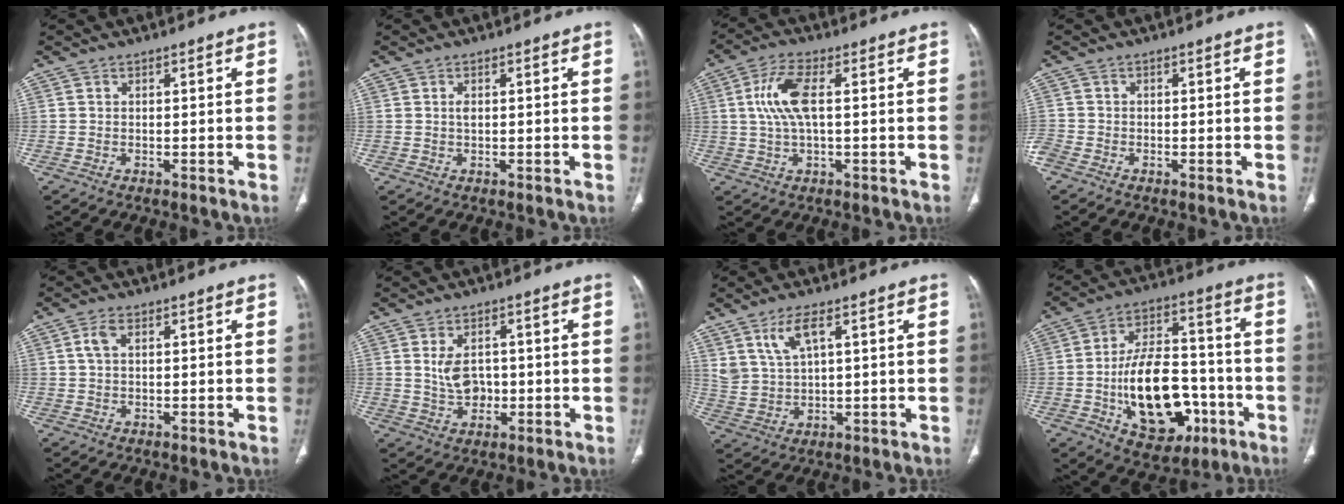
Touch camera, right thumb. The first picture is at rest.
{"total": 1.2, "force": [0.3, 0.6, 1.0], "torque": [-0.018, 0.002, 0.007]}
{"total": 8.1, "force": [1.1, 3.1, 7.4], "torque": [-0.174, 0.014, 0.022]}
{"total": 2.3, "force": [-1.4, 1.5, 1.0], "torque": [-0.032, 0.002, -0.029]}
{"total": 2.8, "force": [1.0, 1.5, 2.2], "torque": [-0.050, 0.010, 0.023]}
{"total": 8.9, "force": [1.1, 6.0, 6.5], "torque": [-0.101, -0.008, 0.039]}
{"total": 6.7, "force": [3.5, 2.6, 5.1], "torque": [-0.104, -0.017, 0.081]}
{"total": 20.7, "force": [-5.7, 12.3, 15.6], "torque": [-0.216, 0.039, -0.075]}